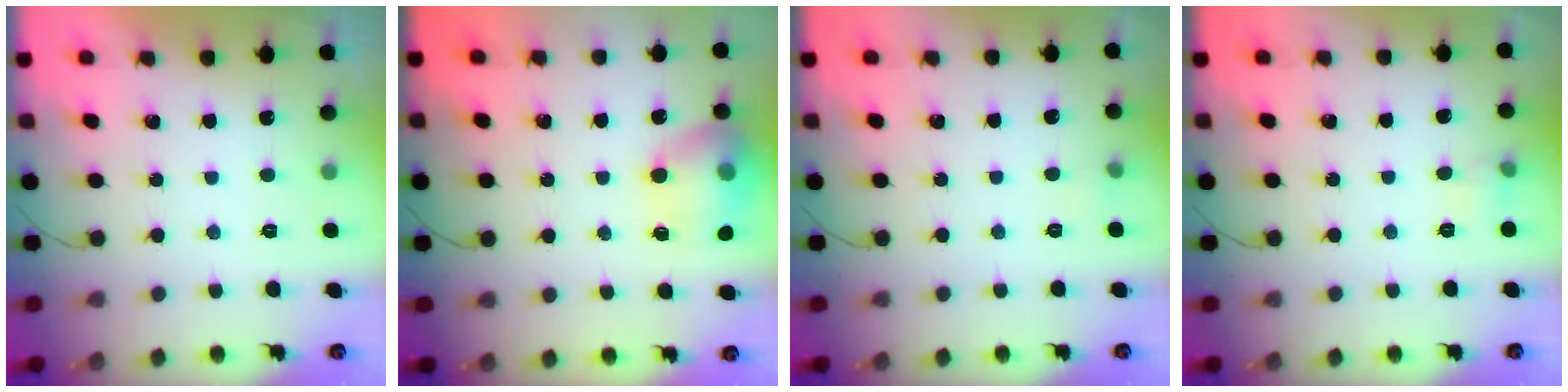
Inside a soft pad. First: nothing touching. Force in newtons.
{"total": 16.3, "press": 16.2, "slide": 1.3}
{"total": 2.5, "press": 2.3, "slide": 1.1}
{"total": 4.4, "press": 4.2, "slide": 1.2}